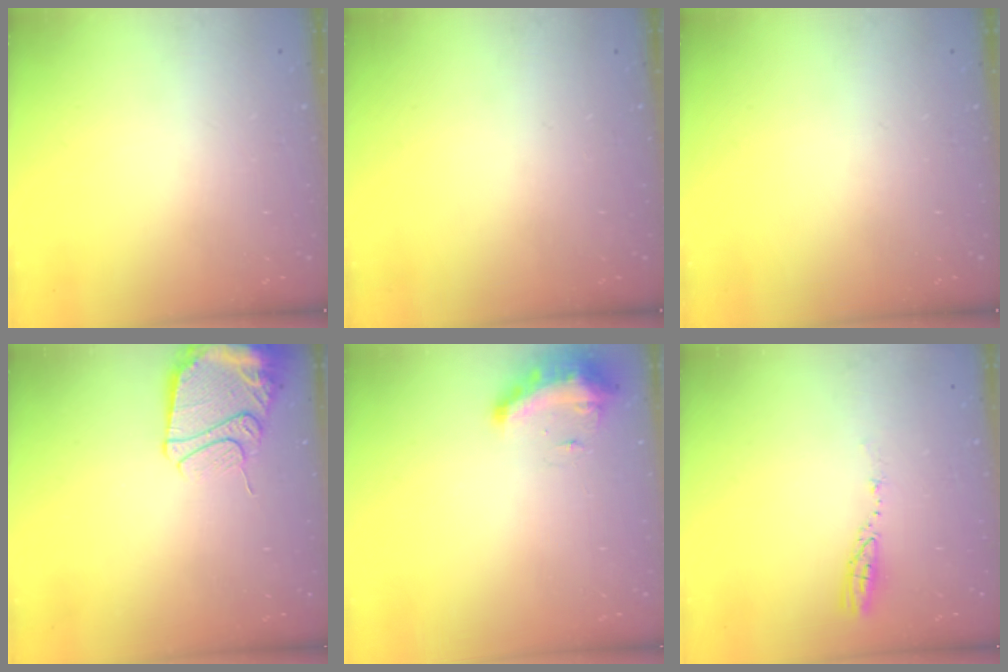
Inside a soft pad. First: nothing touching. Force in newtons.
{"total": 0.0}
{"total": 0.0}
{"total": 13.4, "press": 13.3, "slide": 1.6}
{"total": 9.0, "press": 9.0, "slide": 0.9}
{"total": 3.5, "press": 3.4, "slide": 0.4}